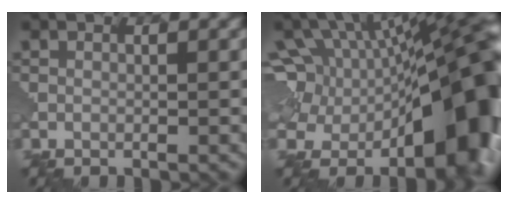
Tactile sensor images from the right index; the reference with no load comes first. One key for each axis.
{"total": 16.3, "fx": -3.7, "fy": 9.0, "fz": 13.1, "tx": -0.181, "ty": 0.007, "tz": -0.042}